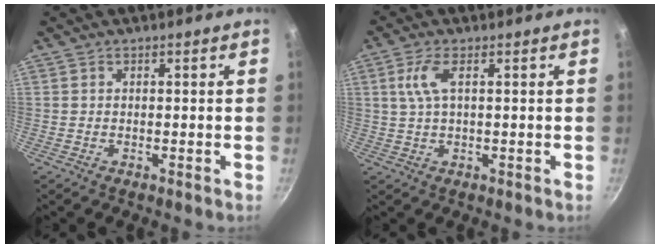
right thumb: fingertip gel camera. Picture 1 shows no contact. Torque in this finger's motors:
{"motor_torque": [-0.65, 0.70, 0.12, -0.10, 0.04]}